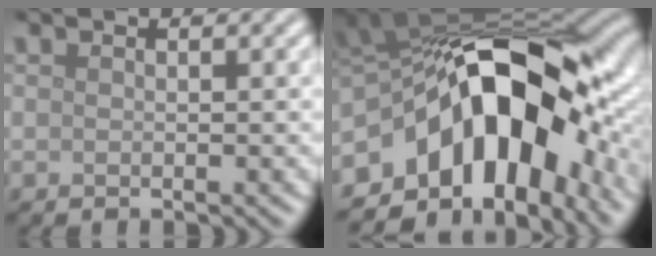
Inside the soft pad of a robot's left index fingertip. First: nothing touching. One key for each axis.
{"total": 14.8, "fx": -4.9, "fy": 8.4, "fz": 11.1, "tx": -0.148, "ty": 0.008, "tz": -0.094}